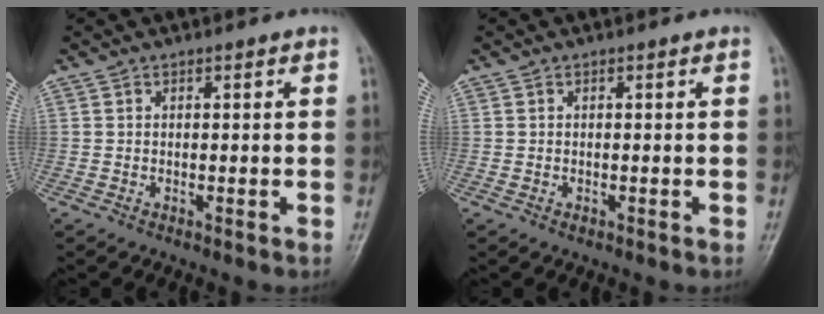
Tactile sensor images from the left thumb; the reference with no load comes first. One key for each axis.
{"total": 0.6, "fx": -0.2, "fy": 0.5, "fz": 0.3, "tx": -0.007, "ty": 0.001, "tz": -0.002}